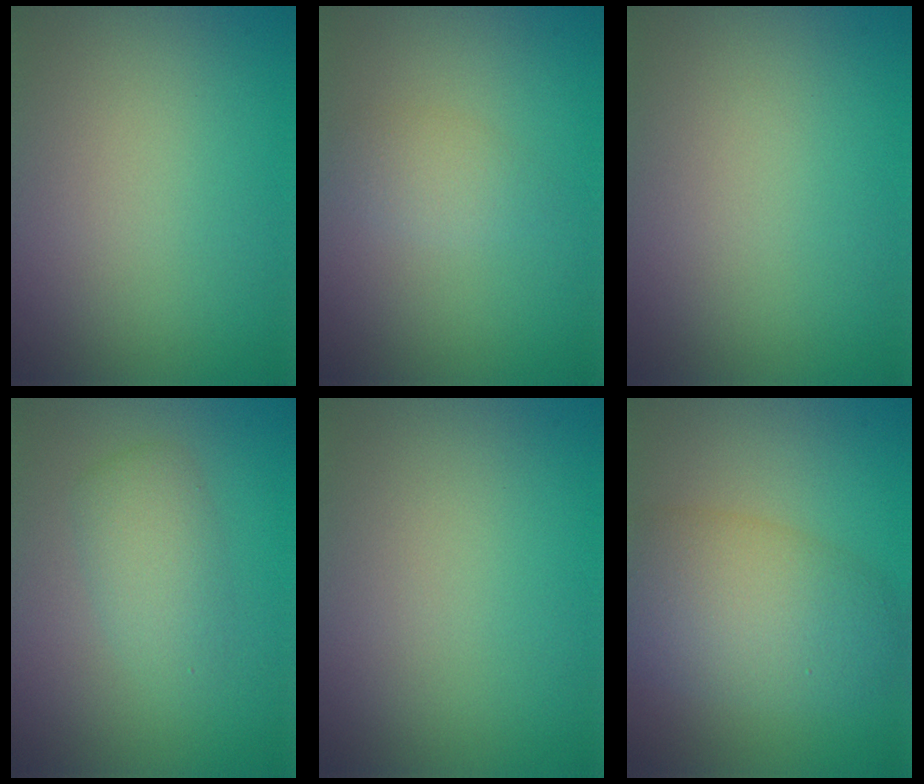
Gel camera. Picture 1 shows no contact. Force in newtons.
{"total": 1.7, "press": 1.7, "slide": 0.0}
{"total": 0.0}
{"total": 2.9, "press": 2.9, "slide": 0.0}
{"total": 0.0}
{"total": 6.9, "press": 6.9, "slide": 0.4}